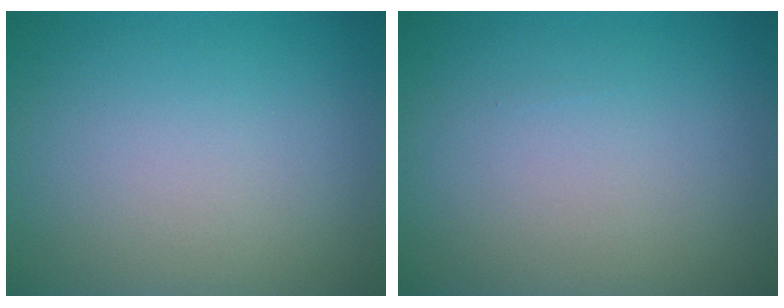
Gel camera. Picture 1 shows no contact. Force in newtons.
{"total": 0.0}